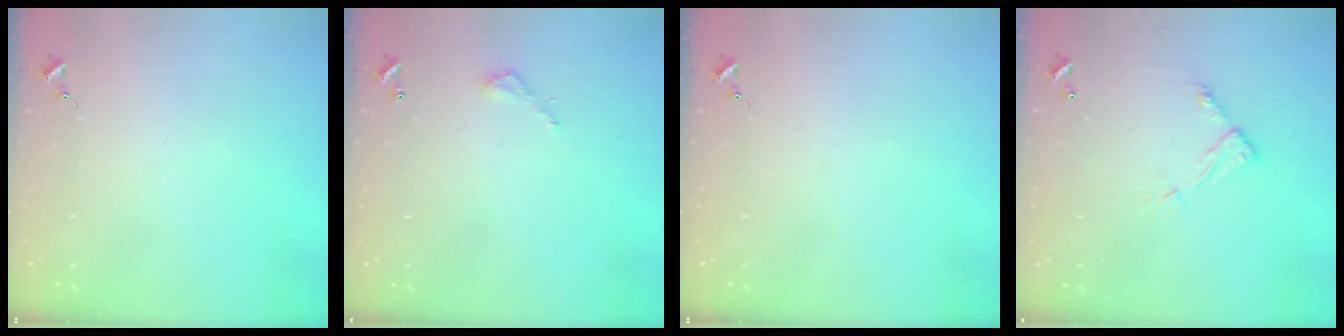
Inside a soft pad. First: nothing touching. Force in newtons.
{"total": 3.7, "press": 3.7, "slide": 0.3}
{"total": 0.0}
{"total": 7.0, "press": 7.0, "slide": 0.3}